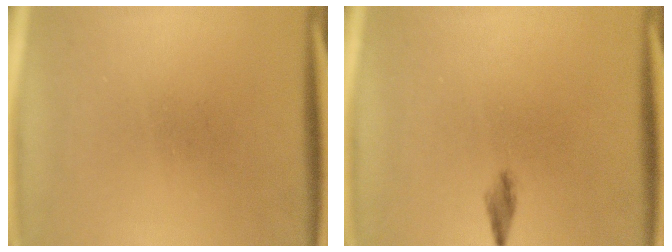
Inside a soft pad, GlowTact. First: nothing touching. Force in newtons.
{"total": 1.3}